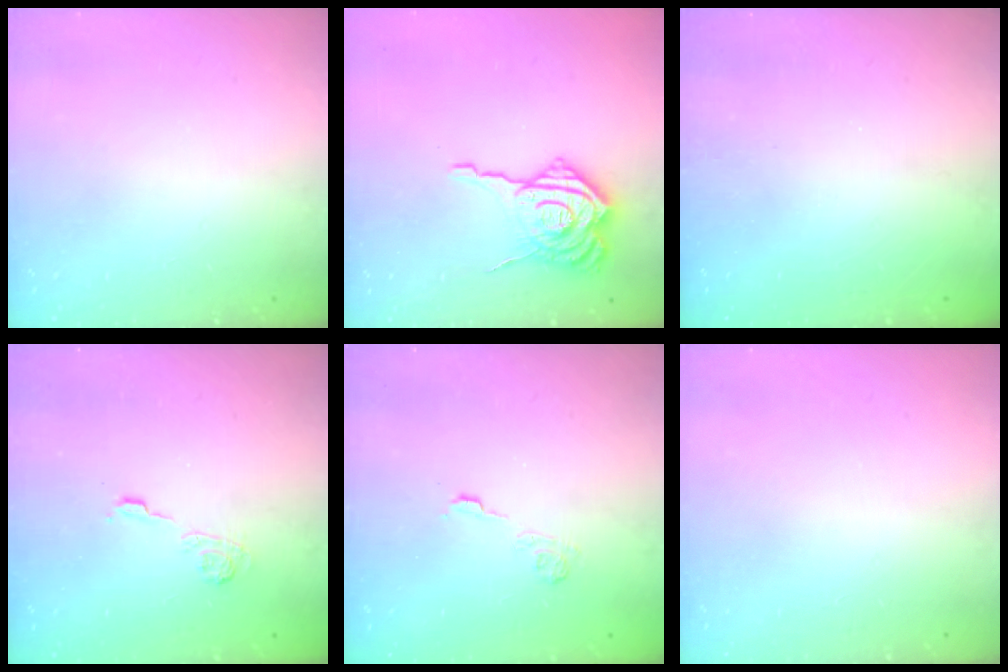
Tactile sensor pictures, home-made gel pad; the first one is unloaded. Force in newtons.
{"total": 17.3, "press": 17.2, "slide": 1.4}
{"total": 2.3, "press": 2.1, "slide": 0.8}
{"total": 4.1, "press": 3.8, "slide": 1.4}
{"total": 3.7, "press": 3.4, "slide": 1.4}
{"total": 0.0}